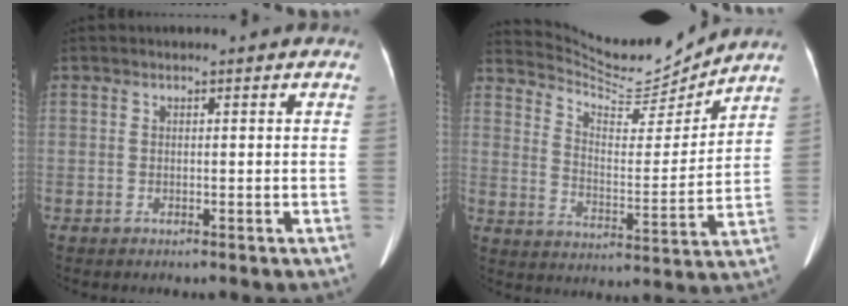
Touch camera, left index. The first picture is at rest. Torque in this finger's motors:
{"motor_torque": [-0.59, -0.73, -0.24, -0.04]}